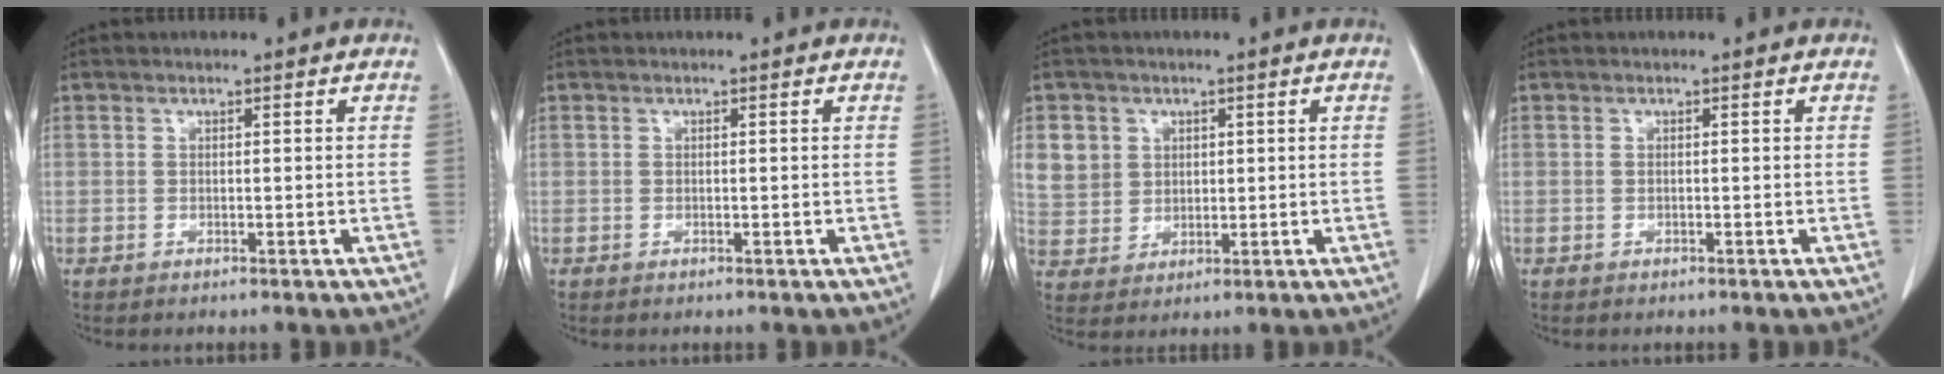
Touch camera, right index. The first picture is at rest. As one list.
[{"total": 0.0}, {"total": 7.4, "force": [2.7, 6.7, 1.7], "torque": [-0.041, 0.013, 0.065]}, {"total": 0.0}]